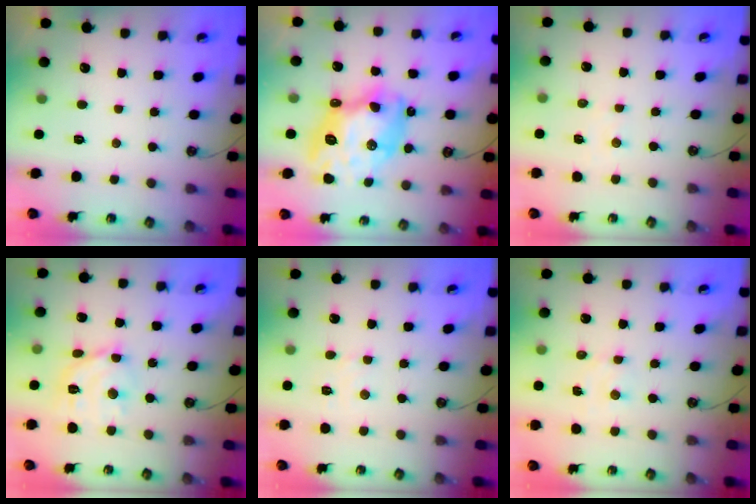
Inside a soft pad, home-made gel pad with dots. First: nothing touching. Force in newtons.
{"total": 15.9, "press": 15.8, "slide": 1.9}
{"total": 2.3, "press": 2.3, "slide": 0.3}
{"total": 13.0, "press": 12.9, "slide": 1.1}
{"total": 2.8, "press": 2.7, "slide": 0.5}
{"total": 2.6, "press": 2.6, "slide": 0.4}